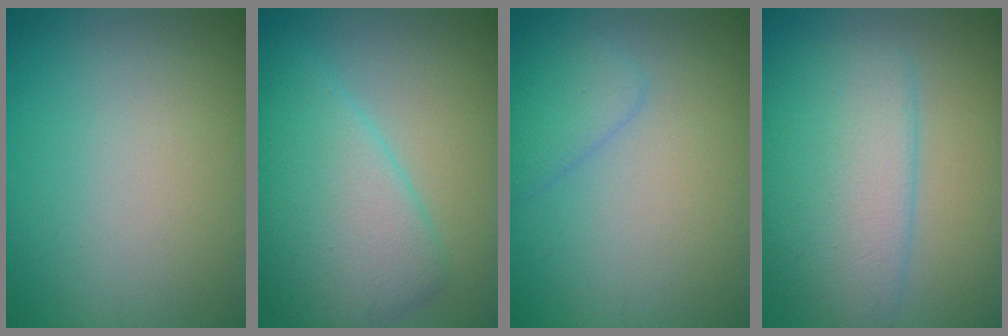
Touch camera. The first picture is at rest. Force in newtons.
{"total": 6.8, "press": 6.8, "slide": 0.1}
{"total": 2.2, "press": 2.1, "slide": 0.2}
{"total": 6.3, "press": 6.3, "slide": 0.2}